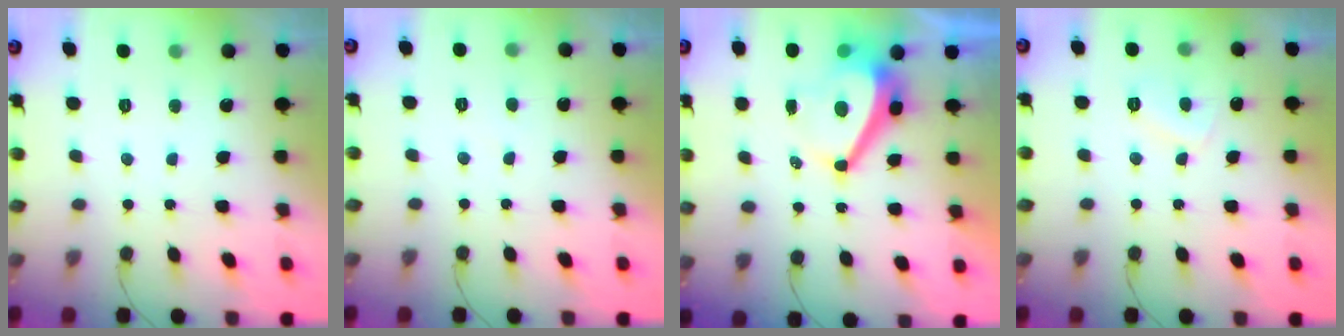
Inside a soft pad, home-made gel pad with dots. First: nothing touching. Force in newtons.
{"total": 0.8, "press": 0.7, "slide": 0.3}
{"total": 8.0, "press": 8.0, "slide": 0.9}
{"total": 3.7, "press": 3.6, "slide": 0.5}